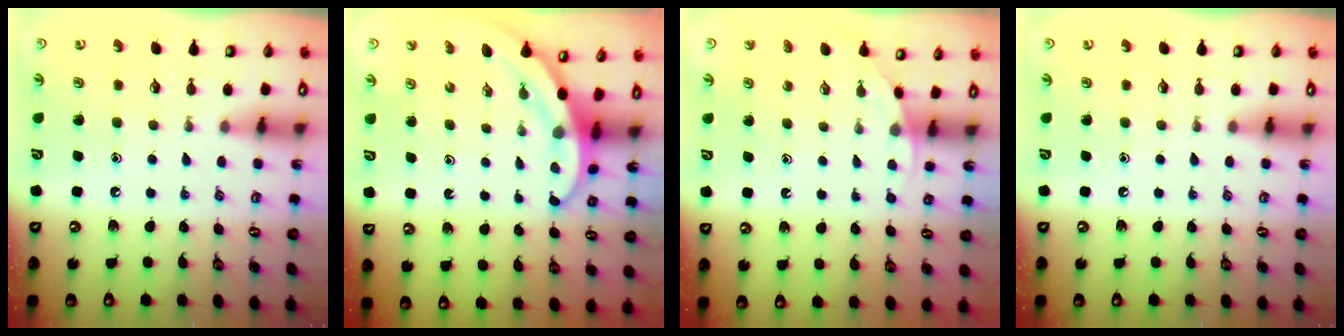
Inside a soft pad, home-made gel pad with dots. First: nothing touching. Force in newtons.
{"total": 3.6, "press": 3.6, "slide": 0.2}
{"total": 3.2, "press": 3.2, "slide": 0.2}
{"total": 0.0}